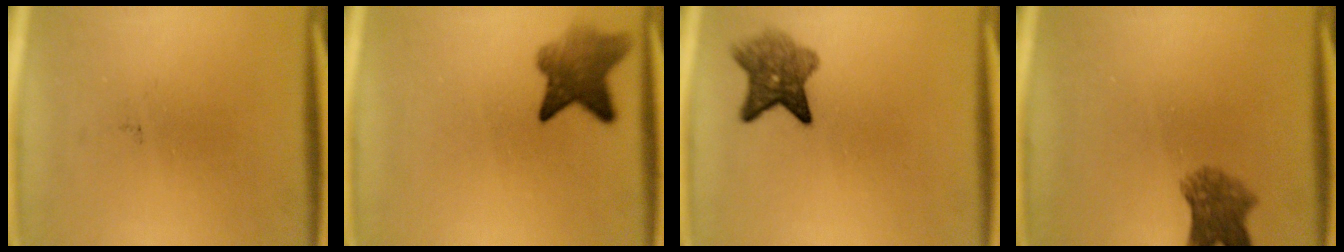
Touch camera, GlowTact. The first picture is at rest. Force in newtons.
{"total": 5.9}
{"total": 5.8}
{"total": 5.3}